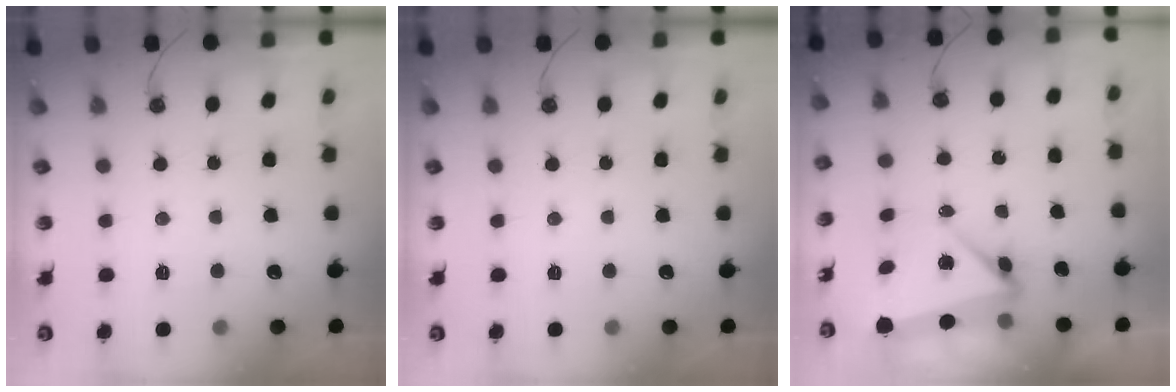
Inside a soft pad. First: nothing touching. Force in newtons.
{"total": 0.0}
{"total": 5.7, "press": 5.7, "slide": 0.1}